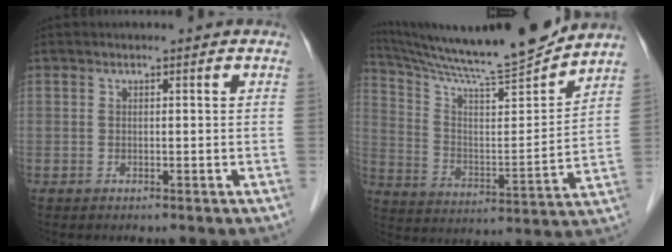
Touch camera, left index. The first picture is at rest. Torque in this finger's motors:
{"motor_torque": [0.99, -1.15, 0.50, 0.05]}